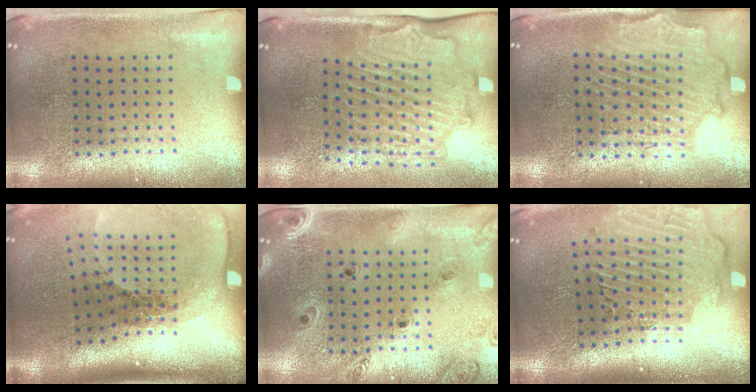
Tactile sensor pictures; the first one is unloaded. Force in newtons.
{"total": 2.2, "press": 2.1, "slide": 0.1}
{"total": 2.1, "press": 2.1, "slide": 0.5}
{"total": 2.4, "press": 1.7, "slide": 1.7}
{"total": 1.3, "press": 1.3, "slide": 0.2}
{"total": 2.9, "press": 2.2, "slide": 1.8}